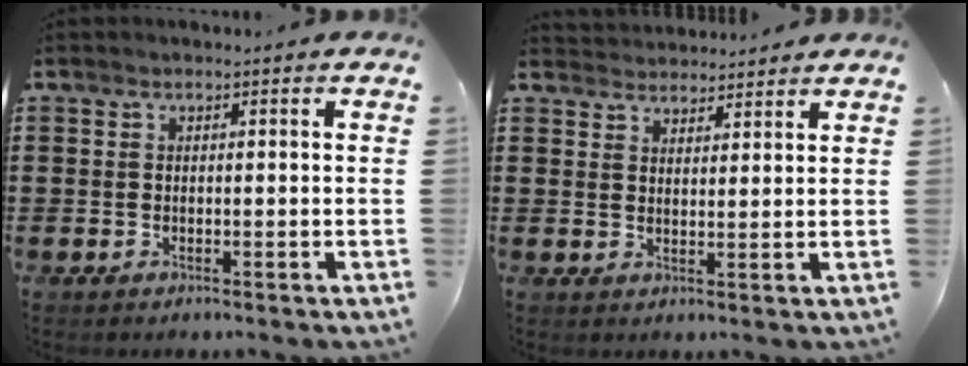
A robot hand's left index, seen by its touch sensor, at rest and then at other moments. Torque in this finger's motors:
{"motor_torque": [-0.19, -0.53, 0.19, 0.06]}